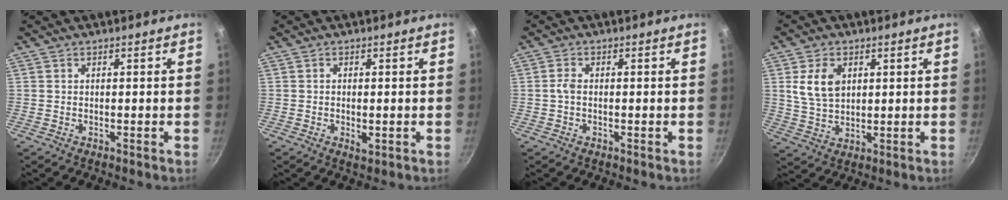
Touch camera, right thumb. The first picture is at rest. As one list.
[{"total": 2.0, "force": [-0.5, 1.0, 1.7], "torque": [-0.031, -0.004, -0.006]}, {"total": 1.8, "force": [-0.3, 0.9, 1.5], "torque": [-0.040, 0.008, -0.010]}, {"total": 7.7, "force": [2.2, 5.3, 5.2], "torque": [-0.085, -0.009, 0.046]}]